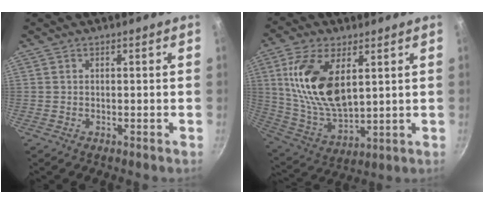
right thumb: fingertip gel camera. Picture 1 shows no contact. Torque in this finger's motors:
{"motor_torque": [-0.95, 1.63, 1.84, 0.46, 0.18]}